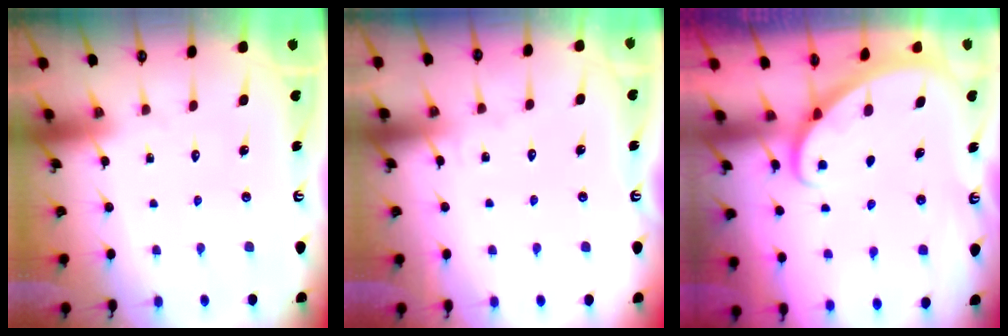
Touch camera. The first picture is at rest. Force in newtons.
{"total": 3.6, "press": 3.5, "slide": 0.5}
{"total": 1.9, "press": 1.9, "slide": 0.1}